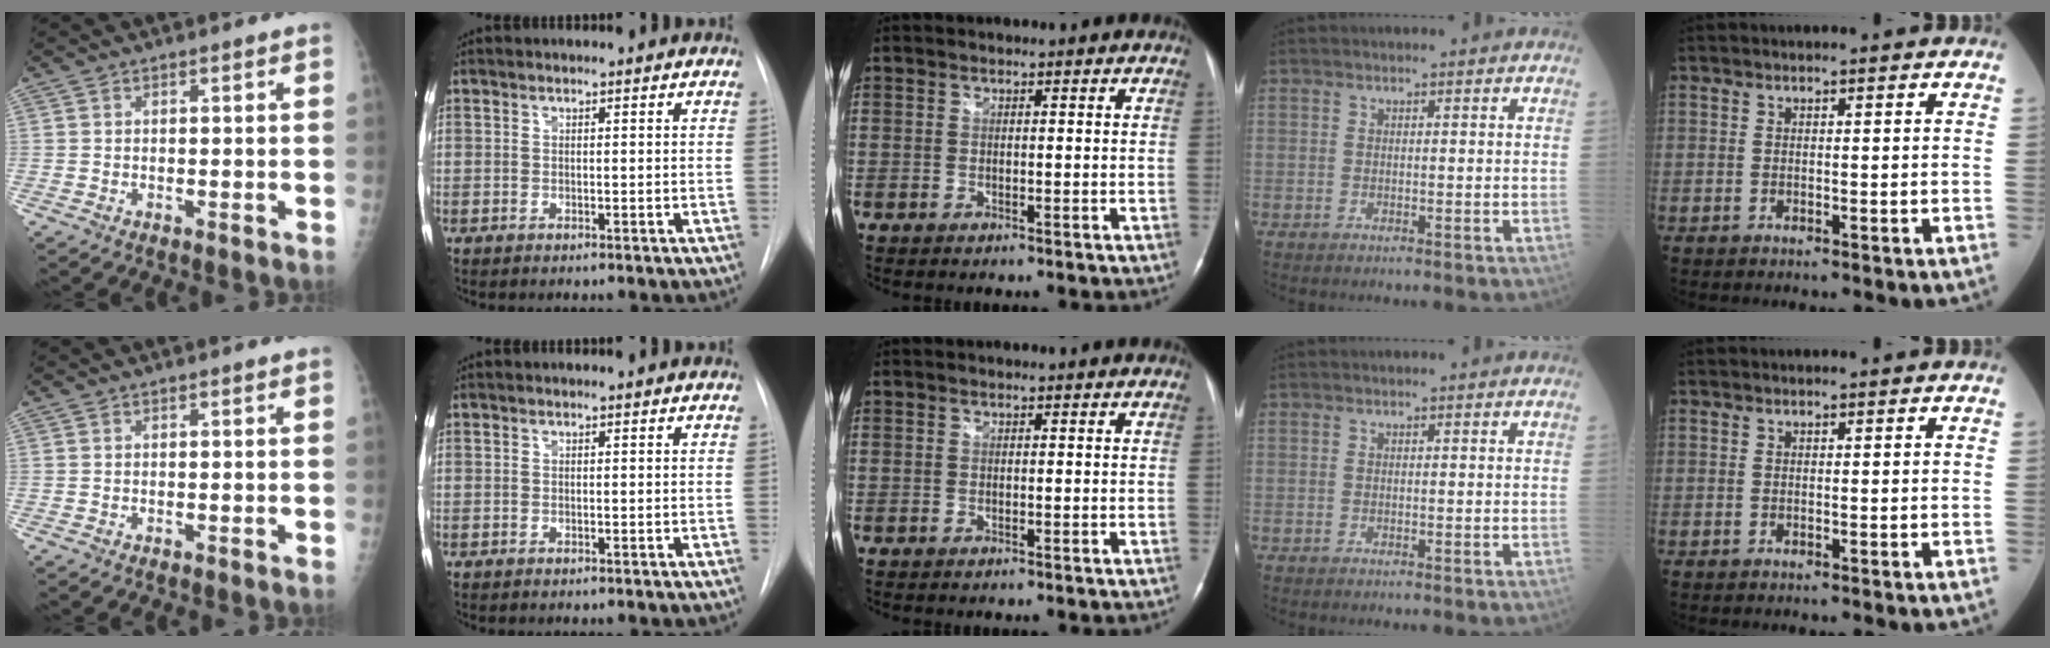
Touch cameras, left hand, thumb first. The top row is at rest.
{}